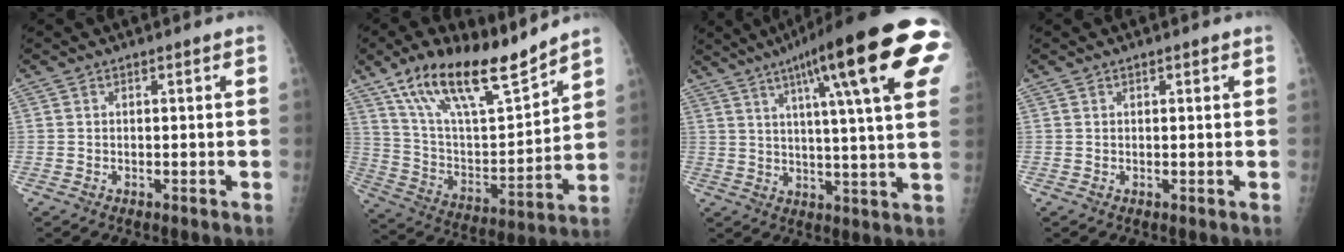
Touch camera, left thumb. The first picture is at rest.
{"total": 20.2, "force": [15.0, 5.8, 12.3], "torque": [-0.185, -0.068, 0.273]}
{"total": 25.2, "force": [11.1, 3.9, 22.3], "torque": [-0.300, -0.003, 0.149]}
{"total": 0.9, "force": [0.6, 0.4, 0.6], "torque": [-0.004, -0.001, 0.007]}